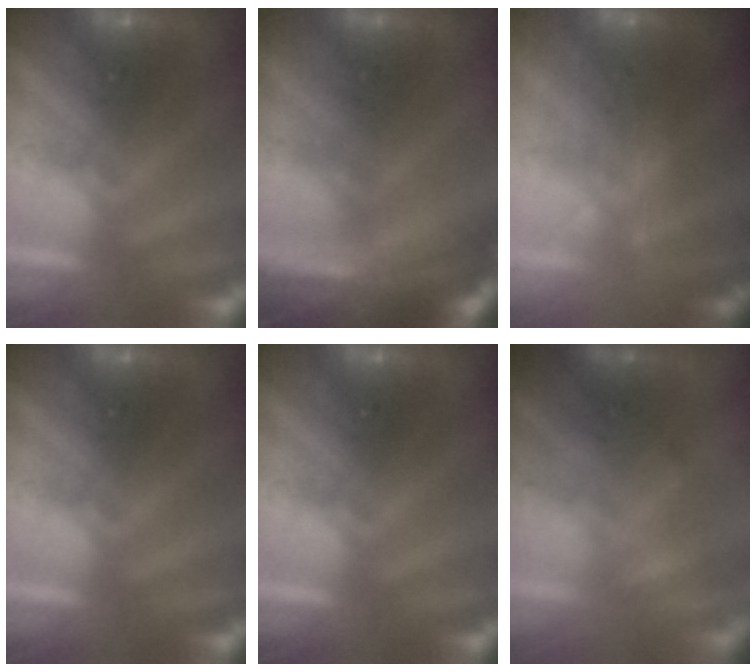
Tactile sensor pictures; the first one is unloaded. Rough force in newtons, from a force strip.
{"total": 7.8}
{"total": 10.8}
{"total": 0.0}
{"total": 0.0}
{"total": 1.8}